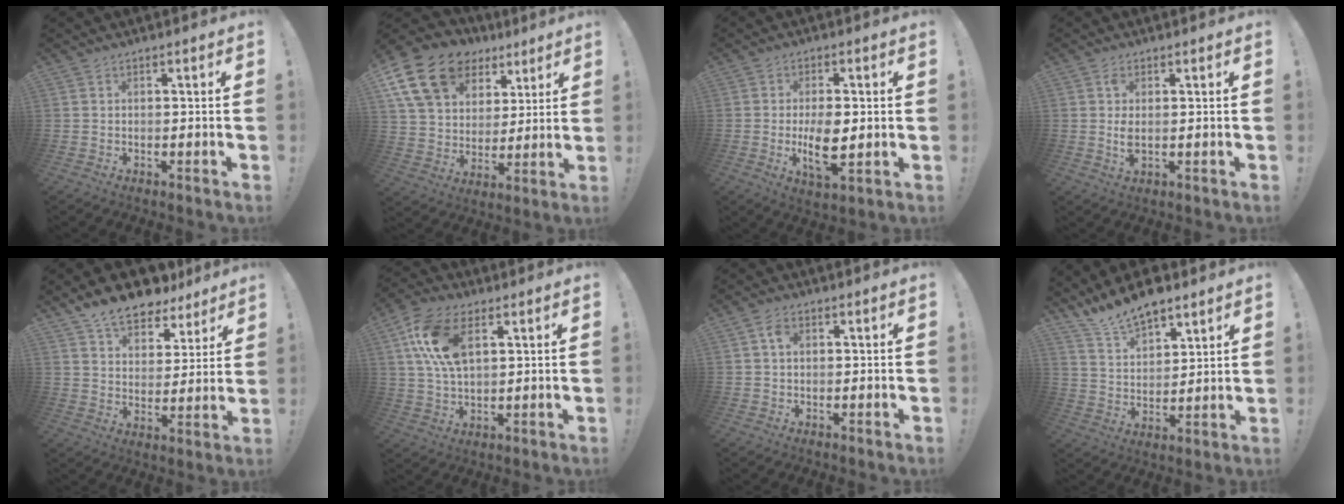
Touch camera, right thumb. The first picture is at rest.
{"total": 19.3, "force": [10.1, 13.3, 9.7], "torque": [-0.167, -0.044, 0.198]}
{"total": 9.7, "force": [-0.8, 4.3, 8.6], "torque": [-0.148, -0.011, -0.012]}
{"total": 3.6, "force": [0.6, 1.6, 3.2], "torque": [-0.061, -0.003, 0.007]}
{"total": 12.0, "force": [9.9, 5.4, 4.0], "torque": [-0.072, -0.070, 0.183]}
{"total": 14.5, "force": [5.6, 8.1, 10.6], "torque": [-0.219, -0.007, 0.103]}
{"total": 3.3, "force": [1.0, 2.1, 2.2], "torque": [-0.033, 0.002, 0.015]}
{"total": 11.1, "force": [9.8, 3.8, 3.5], "torque": [-0.080, -0.073, 0.185]}